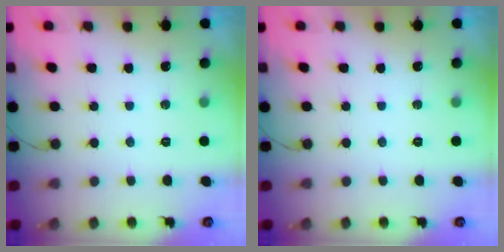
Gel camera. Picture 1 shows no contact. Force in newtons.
{"total": 0.0}